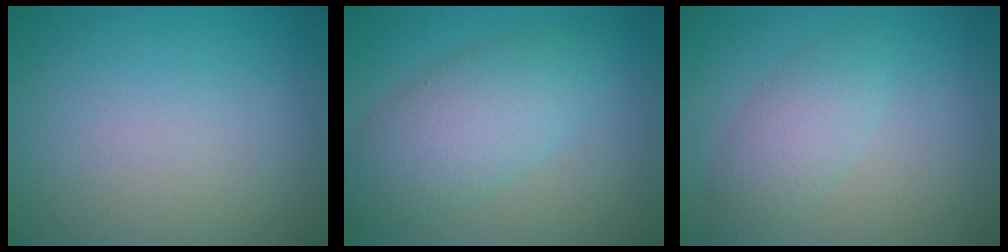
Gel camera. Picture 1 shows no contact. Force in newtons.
{"total": 5.6, "press": 5.6, "slide": 0.2}
{"total": 2.7, "press": 2.7, "slide": 0.0}